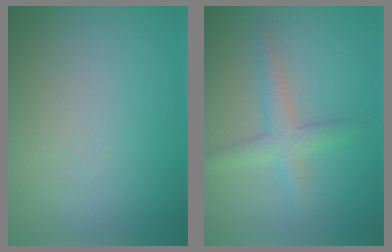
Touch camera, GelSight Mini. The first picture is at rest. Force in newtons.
{"total": 2.5, "press": 2.5, "slide": 0.2}